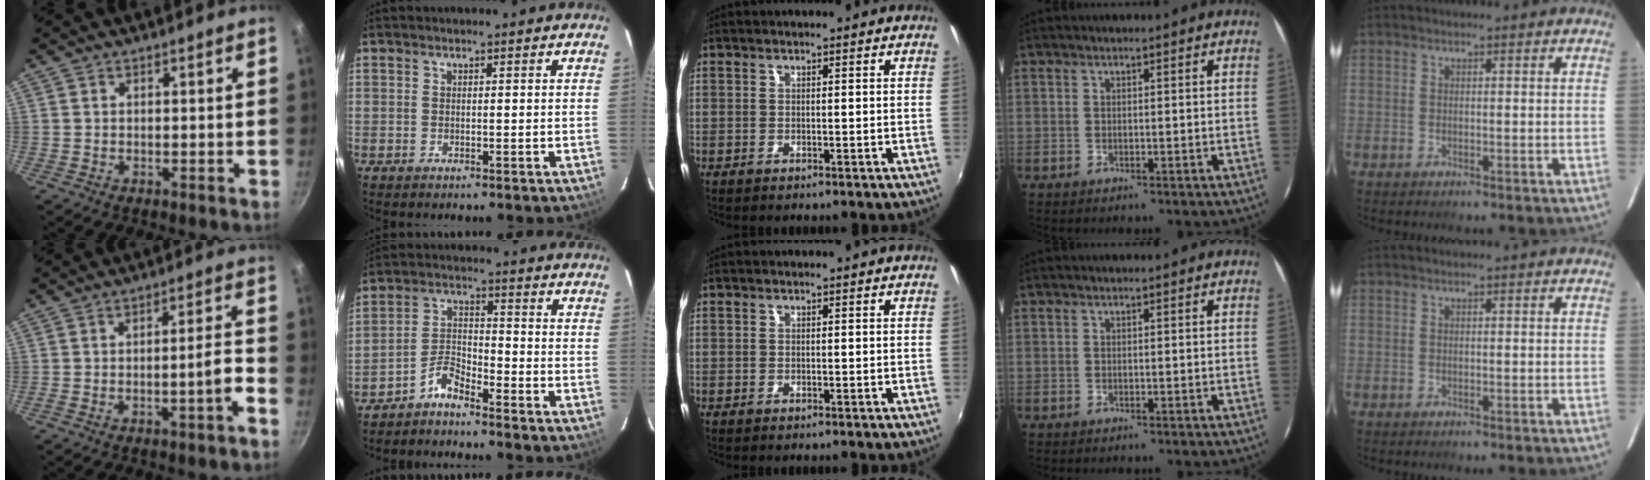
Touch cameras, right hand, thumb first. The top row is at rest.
{"thumb": {"total": 5.2, "force": [-2.7, 0.1, 4.4], "torque": [-0.075, 0.032, -0.034]}, "index": {"total": 4.5, "force": [-4.0, 1.2, 1.7], "torque": [-0.044, 0.019, -0.082]}}